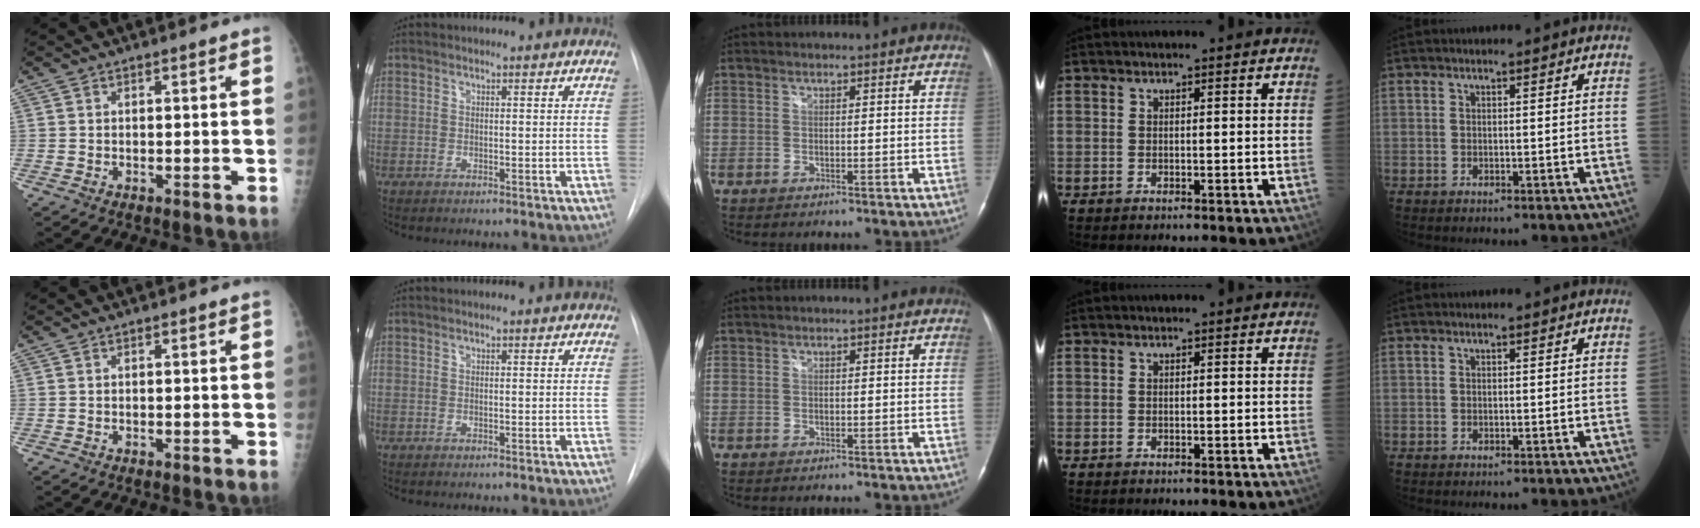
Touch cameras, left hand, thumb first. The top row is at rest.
{}